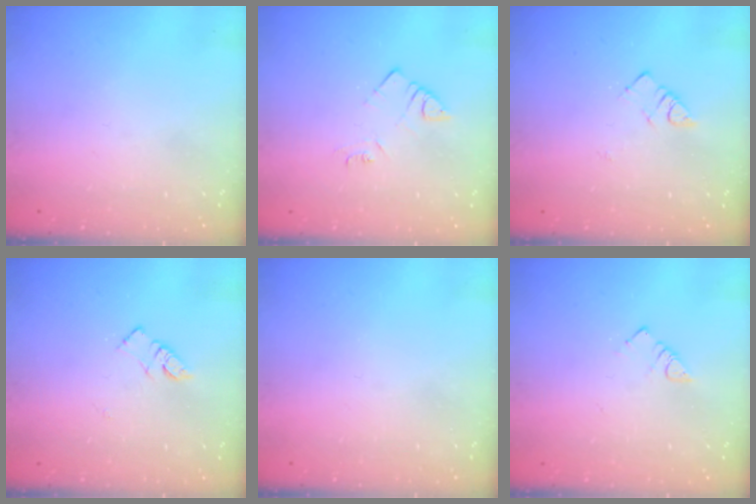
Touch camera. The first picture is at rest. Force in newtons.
{"total": 3.5, "press": 3.5, "slide": 0.5}
{"total": 2.3, "press": 2.3, "slide": 0.4}
{"total": 5.1, "press": 5.1, "slide": 0.5}
{"total": 0.0}
{"total": 2.8, "press": 2.8, "slide": 0.3}